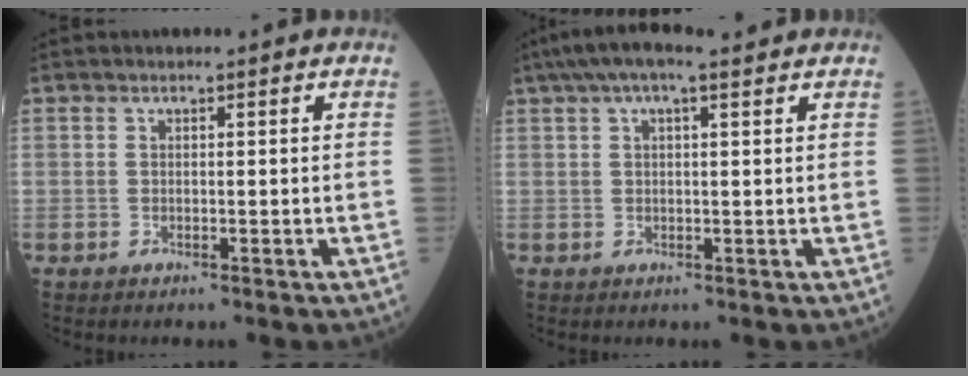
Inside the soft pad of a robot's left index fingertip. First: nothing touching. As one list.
[{"total": 7.5, "force": [5.3, 1.6, 5.1], "torque": [-0.092, 0.050, 0.088]}]